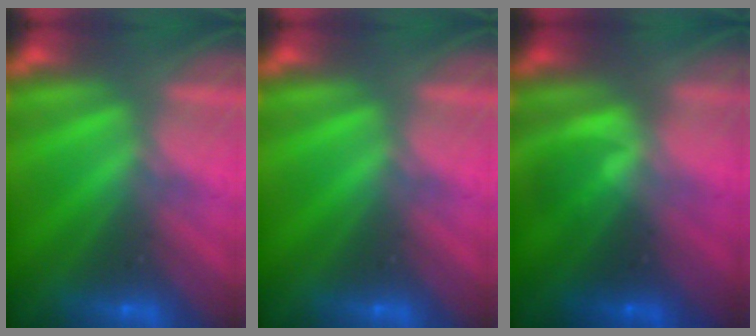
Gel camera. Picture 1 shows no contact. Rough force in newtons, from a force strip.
{"total": 0.0}
{"total": 1.2}